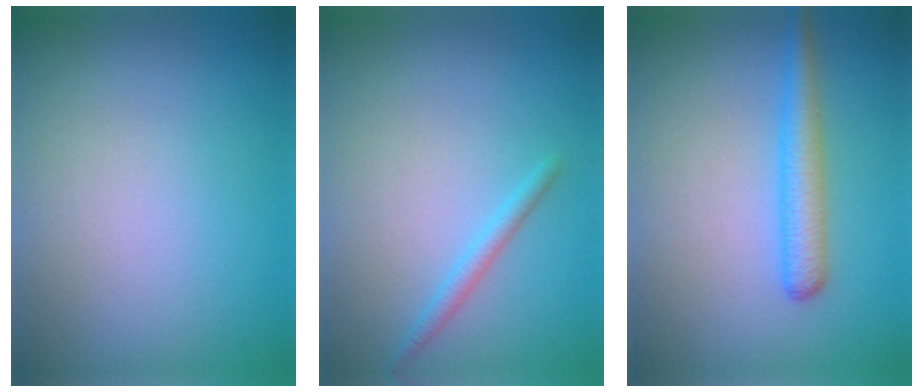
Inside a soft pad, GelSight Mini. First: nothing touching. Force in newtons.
{"total": 1.3, "press": 1.2, "slide": 0.1}
{"total": 2.9, "press": 2.9, "slide": 0.1}